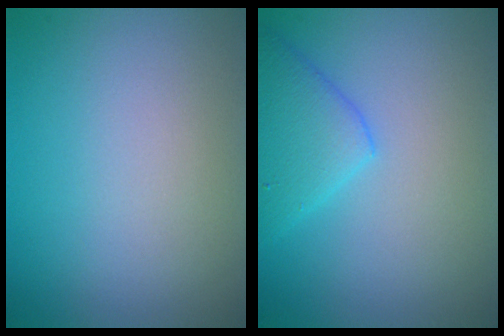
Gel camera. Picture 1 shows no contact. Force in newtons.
{"total": 3.5, "press": 3.5, "slide": 0.3}